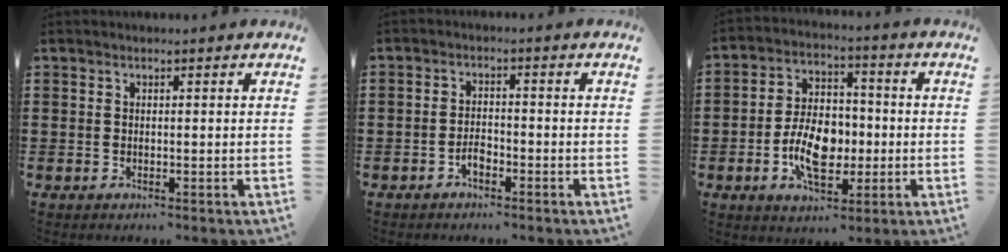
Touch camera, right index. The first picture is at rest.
{"total": 2.3, "force": [-1.4, 1.2, 1.3], "torque": [-0.029, 0.003, -0.029]}
{"total": 9.5, "force": [-2.2, 5.7, 7.2], "torque": [-0.137, 0.003, -0.045]}